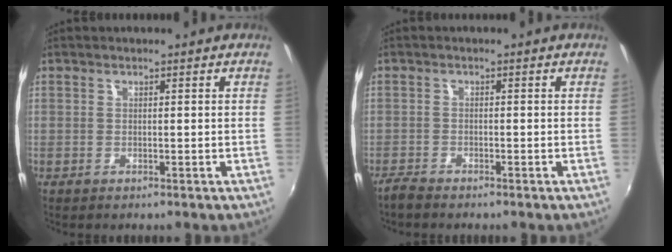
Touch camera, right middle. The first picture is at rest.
{"total": 2.2, "force": [-2.1, 0.3, 0.6], "torque": [-0.022, -0.006, -0.043]}